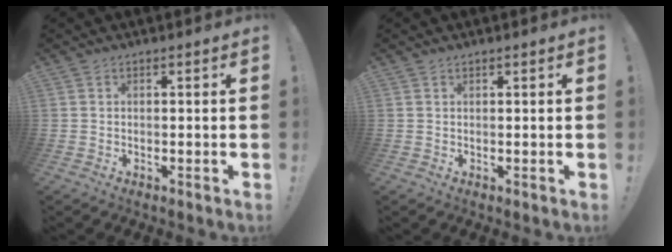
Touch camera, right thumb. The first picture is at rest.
{"total": 0.5, "force": [0.5, 0.0, 0.2], "torque": [-0.001, -0.001, 0.008]}